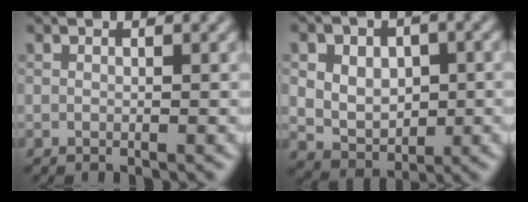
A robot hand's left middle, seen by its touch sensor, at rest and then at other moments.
{"total": 8.1, "force": [1.9, 6.1, 5.0], "torque": [-0.079, 0.033, 0.023]}